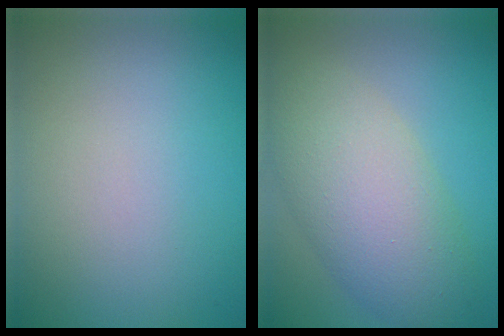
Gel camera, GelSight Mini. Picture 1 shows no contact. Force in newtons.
{"total": 7.5, "press": 7.5, "slide": 0.2}